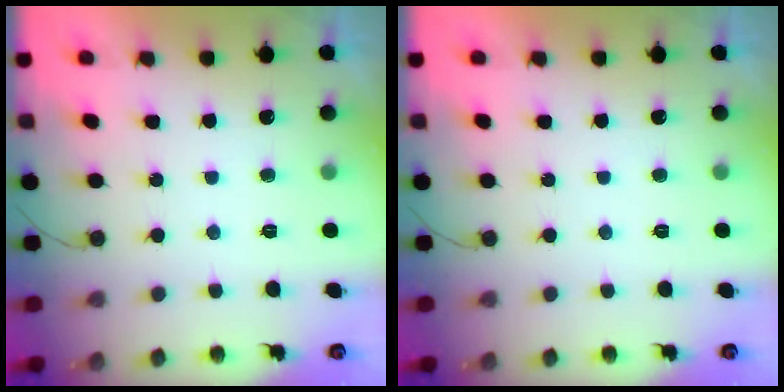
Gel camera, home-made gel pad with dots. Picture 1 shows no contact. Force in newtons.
{"total": 0.0}